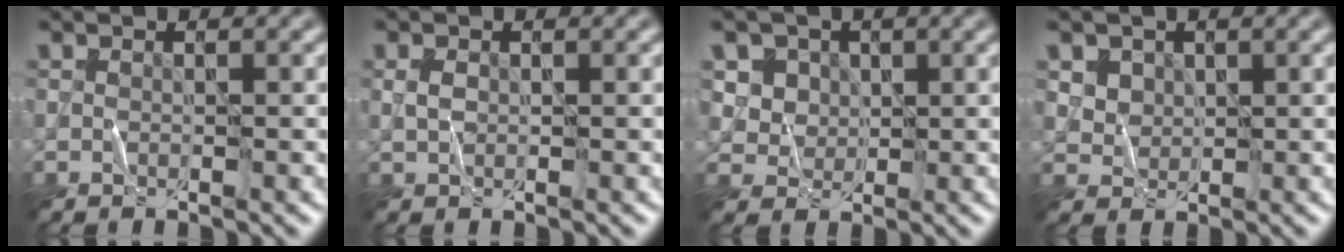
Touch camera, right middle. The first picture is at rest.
{"total": 1.0, "force": [0.2, 0.7, 0.7], "torque": [-0.017, 0.002, 0.004]}
{"total": 5.6, "force": [2.7, 4.4, 2.1], "torque": [-0.045, -0.003, 0.047]}
{"total": 3.9, "force": [2.2, 2.8, 1.6], "torque": [-0.053, -0.001, 0.050]}